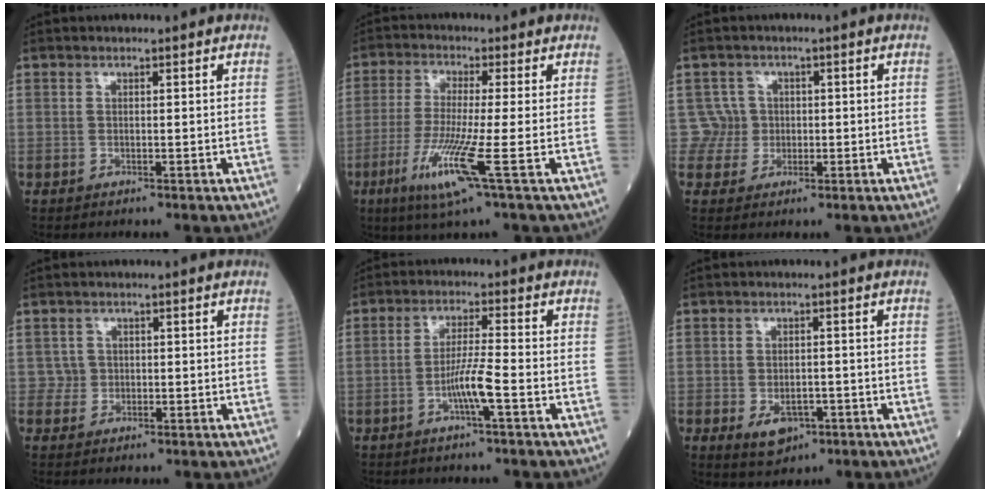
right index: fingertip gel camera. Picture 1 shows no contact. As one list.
[{"total": 9.2, "force": [-3.6, -0.9, 8.5], "torque": [-0.176, -0.030, -0.074]}, {"total": 3.4, "force": [0.3, 3.3, -0.9], "torque": [0.039, 0.009, 0.000]}, {"total": 1.7, "force": [0.1, 1.7, -0.3], "torque": [0.016, 0.007, 0.000]}, {"total": 4.8, "force": [-2.0, -0.5, 4.3], "torque": [-0.088, 0.002, -0.039]}, {"total": 4.8, "force": [-2.1, 3.2, 2.9], "torque": [-0.043, 0.000, -0.022]}]